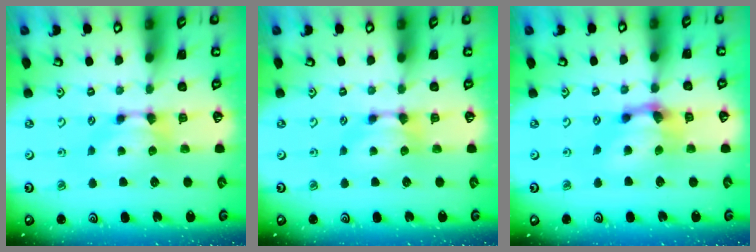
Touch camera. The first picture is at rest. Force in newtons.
{"total": 0.0}
{"total": 3.9, "press": 3.2, "slide": 2.1}